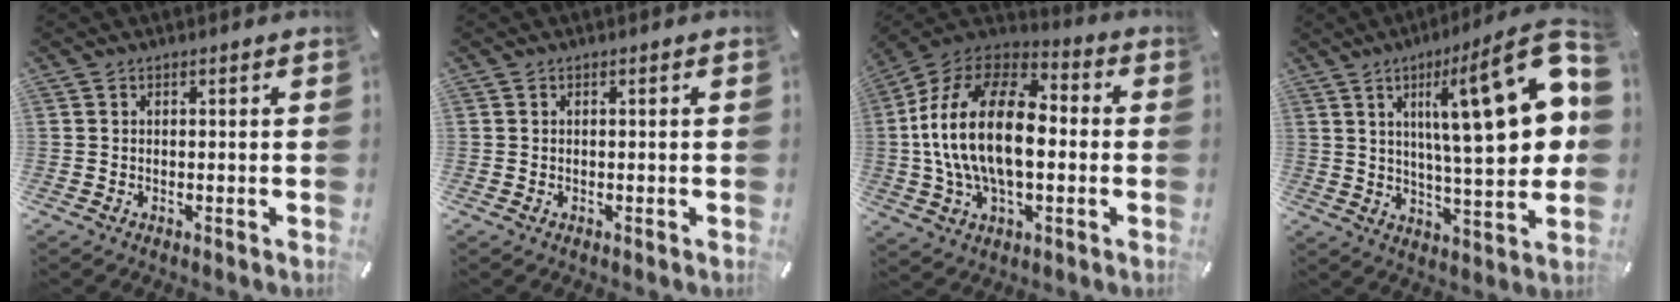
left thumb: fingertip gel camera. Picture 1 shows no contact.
{"total": 0.0}
{"total": 22.7, "force": [-1.3, 13.7, 18.1], "torque": [-0.371, 0.017, -0.024]}
{"total": 27.1, "force": [8.5, 8.2, 24.4], "torque": [-0.356, -0.058, 0.128]}